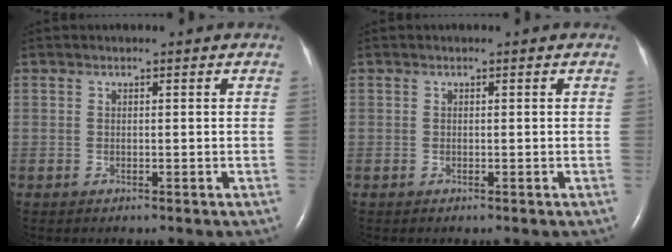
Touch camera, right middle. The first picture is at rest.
{"total": 0.0}